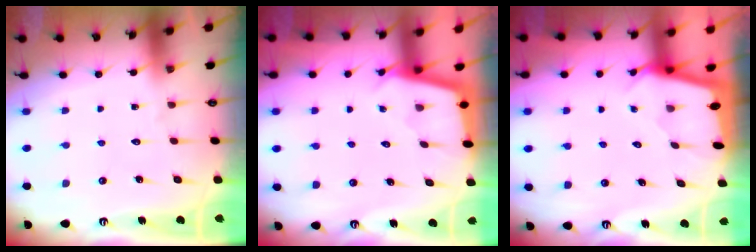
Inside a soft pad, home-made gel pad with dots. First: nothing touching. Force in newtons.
{"total": 2.1, "press": 2.1, "slide": 0.2}
{"total": 1.5, "press": 1.5, "slide": 0.2}